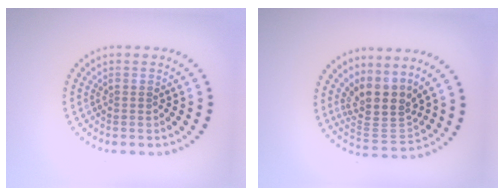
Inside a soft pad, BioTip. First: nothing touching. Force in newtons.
{"total": 4.3, "press": 3.4, "slide": 2.6}